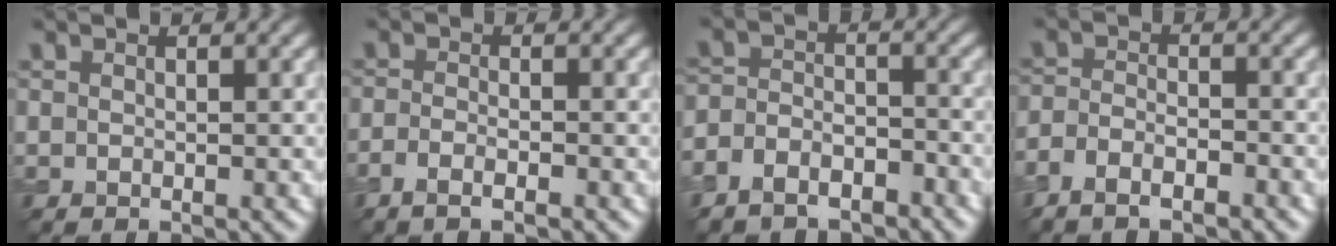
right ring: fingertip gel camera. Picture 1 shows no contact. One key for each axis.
{"total": 1.7, "fx": -1.2, "fy": 0.3, "fz": 1.1, "tx": -0.025, "ty": -0.004, "tz": -0.027}
{"total": 4.2, "fx": -3.5, "fy": 2.0, "fz": 1.0, "tx": -0.021, "ty": -0.004, "tz": -0.066}
{"total": 3.0, "fx": -2.5, "fy": 1.0, "fz": 1.4, "tx": -0.025, "ty": -0.003, "tz": -0.049}